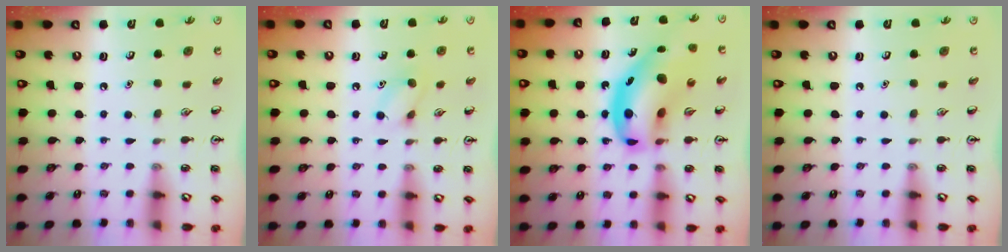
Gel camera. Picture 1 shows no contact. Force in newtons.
{"total": 6.7, "press": 6.6, "slide": 0.9}
{"total": 18.0, "press": 17.2, "slide": 5.0}
{"total": 0.0}